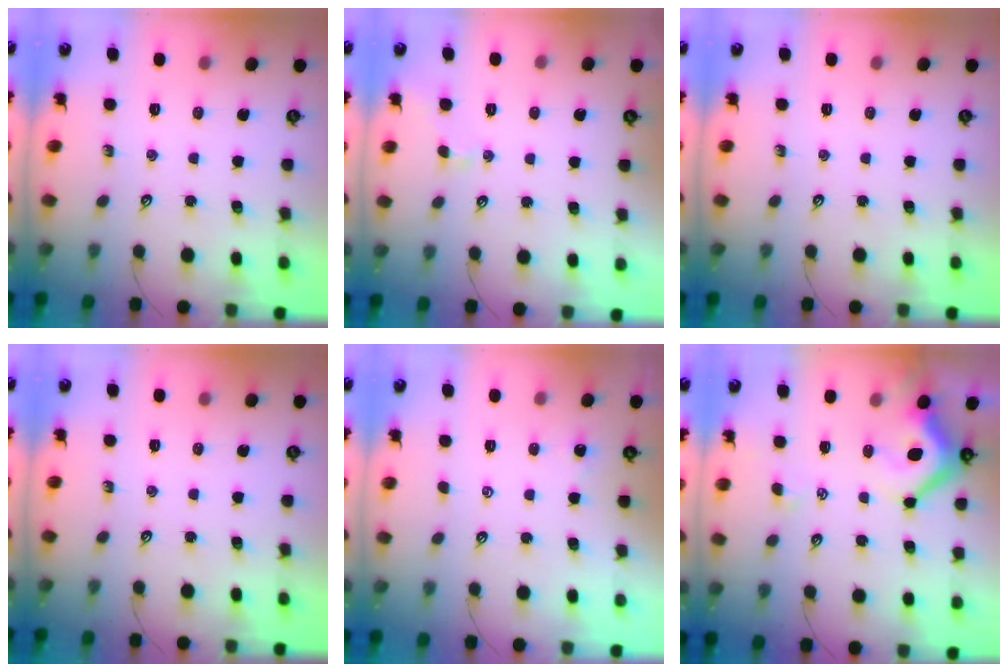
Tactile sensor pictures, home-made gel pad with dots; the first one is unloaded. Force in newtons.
{"total": 1.2, "press": 0.9, "slide": 0.7}
{"total": 0.0}
{"total": 0.0}
{"total": 2.4, "press": 2.4, "slide": 0.1}
{"total": 7.1, "press": 6.9, "slide": 1.5}